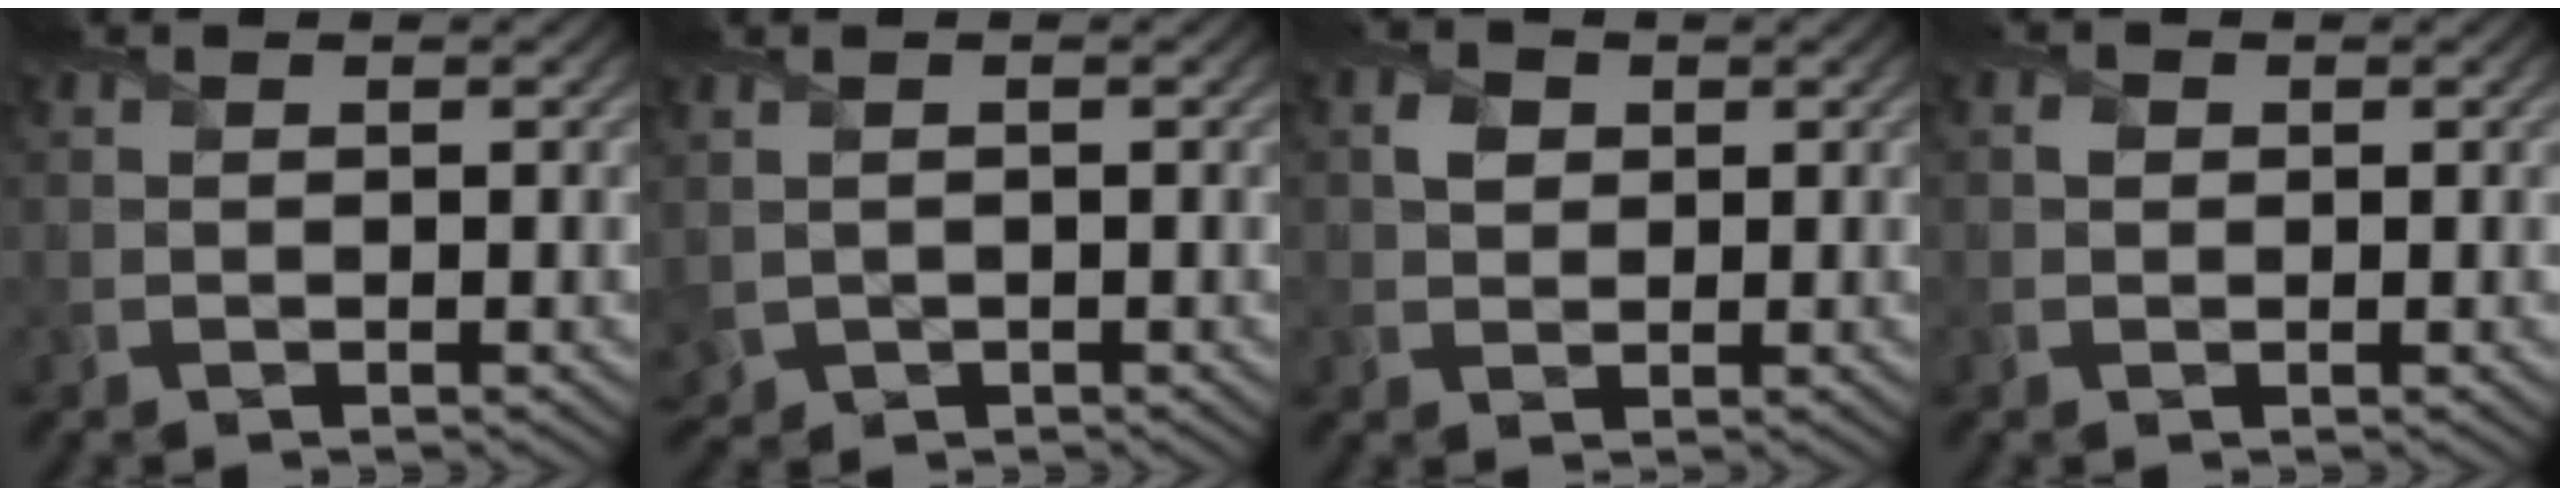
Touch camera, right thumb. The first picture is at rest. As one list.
[{"total": 2.7, "force": [-0.4, 1.9, 1.8], "torque": [-0.052, -0.008, -0.004]}, {"total": 2.4, "force": [0.6, 2.0, 1.2], "torque": [-0.027, 0.002, 0.007]}, {"total": 0.9, "force": [0.1, 0.8, 0.4], "torque": [-0.009, 0.001, -0.002]}]